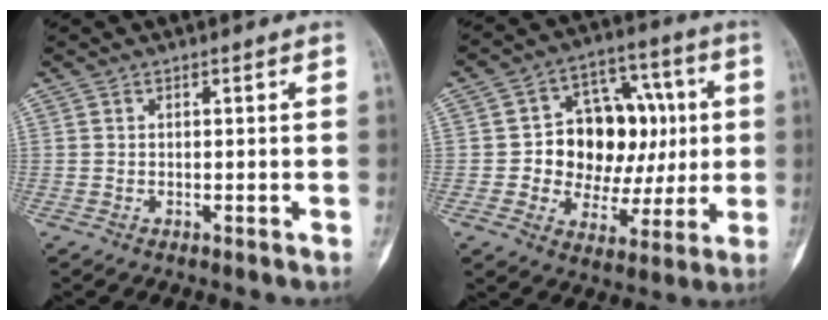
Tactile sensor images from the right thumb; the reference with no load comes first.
{"total": 17.5, "force": [1.4, 12.7, 12.0], "torque": [-0.116, 0.024, 0.028]}